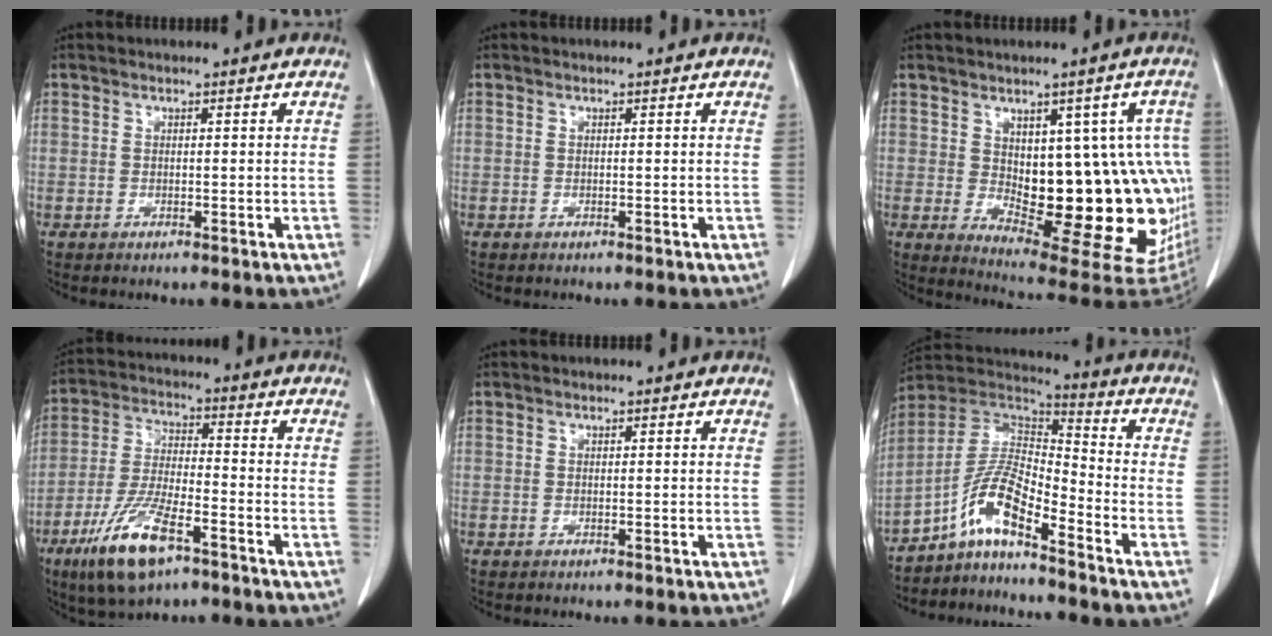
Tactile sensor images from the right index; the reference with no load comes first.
{"total": 0.0}
{"total": 19.7, "force": [-0.3, 7.8, 18.1], "torque": [-0.154, 0.014, 0.022]}
{"total": 12.3, "force": [-7.0, 3.2, 9.6], "torque": [-0.200, -0.018, -0.127]}
{"total": 0.0}
{"total": 9.5, "force": [-6.2, 1.5, 7.0], "torque": [-0.149, 0.022, -0.122]}